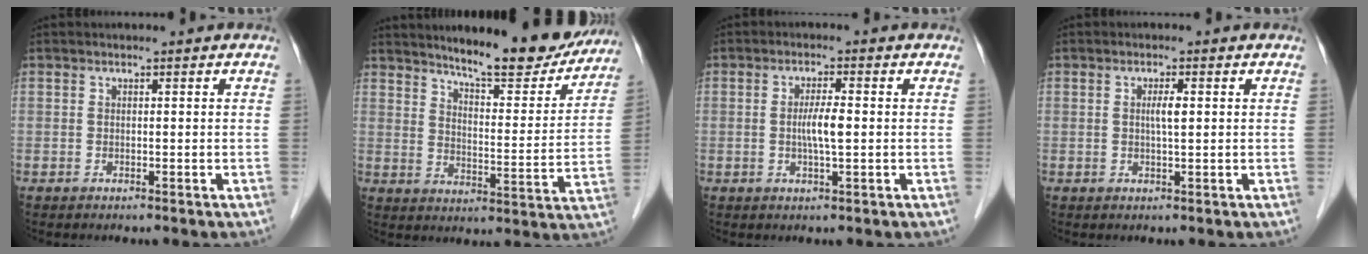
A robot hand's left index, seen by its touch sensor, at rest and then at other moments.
{"total": 16.2, "force": [14.4, 2.5, 7.1], "torque": [-0.094, -0.032, 0.191]}
{"total": 3.6, "force": [-0.2, 0.3, 3.6], "torque": [-0.068, -0.002, -0.004]}
{"total": 2.0, "force": [0.3, 0.2, 1.9], "torque": [-0.037, 0.001, 0.004]}